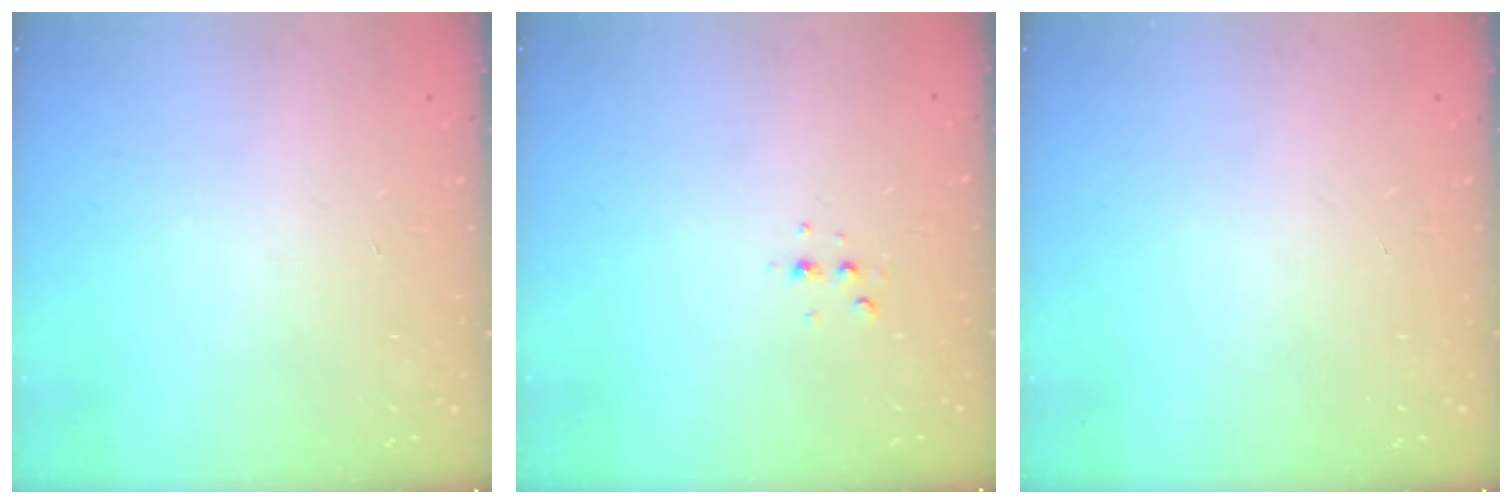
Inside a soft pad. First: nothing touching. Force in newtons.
{"total": 2.8, "press": 2.8, "slide": 0.7}
{"total": 0.0}